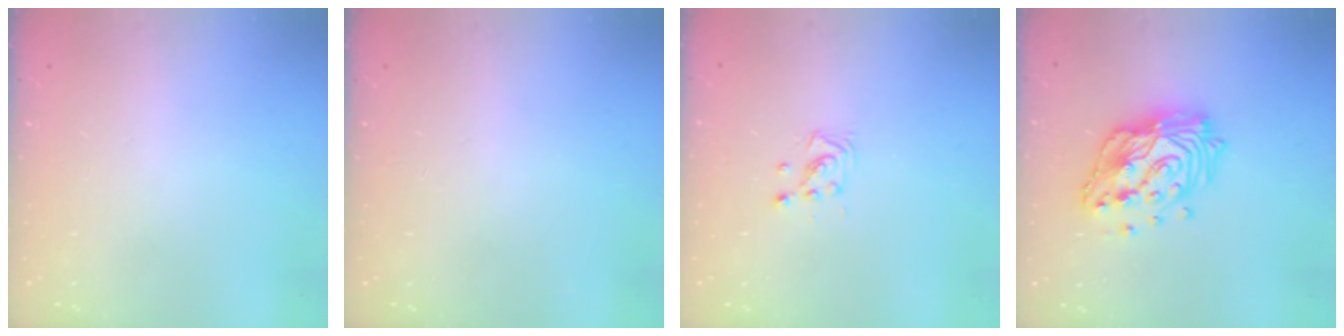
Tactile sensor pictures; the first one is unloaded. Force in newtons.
{"total": 0.0}
{"total": 2.9, "press": 2.9, "slide": 0.3}
{"total": 18.2, "press": 18.1, "slide": 1.5}